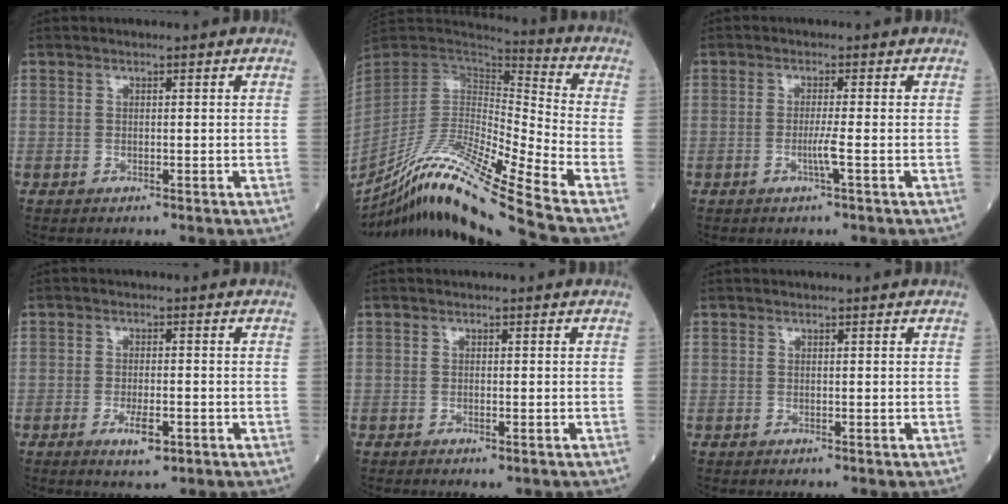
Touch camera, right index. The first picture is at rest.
{"total": 21.9, "force": [-17.4, -2.1, 13.1], "torque": [-0.256, -0.024, -0.321]}
{"total": 2.1, "force": [-0.7, -0.7, 1.9], "torque": [-0.038, -0.003, -0.016]}
{"total": 3.8, "force": [-1.8, 1.0, 3.2], "torque": [-0.058, -0.002, -0.027]}
{"total": 1.3, "force": [-0.8, 0.3, 0.9], "torque": [-0.015, -0.003, -0.008]}
{"total": 0.0}